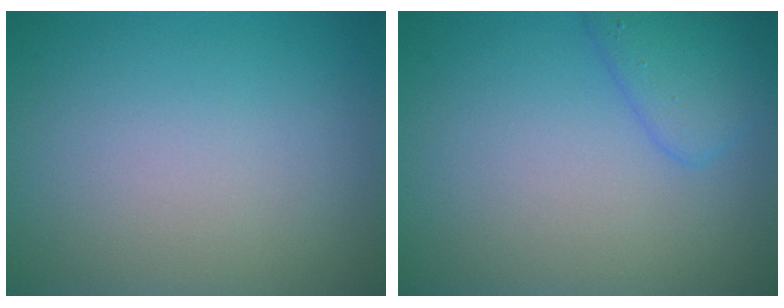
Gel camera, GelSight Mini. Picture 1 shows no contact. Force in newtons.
{"total": 1.8, "press": 1.8, "slide": 0.1}